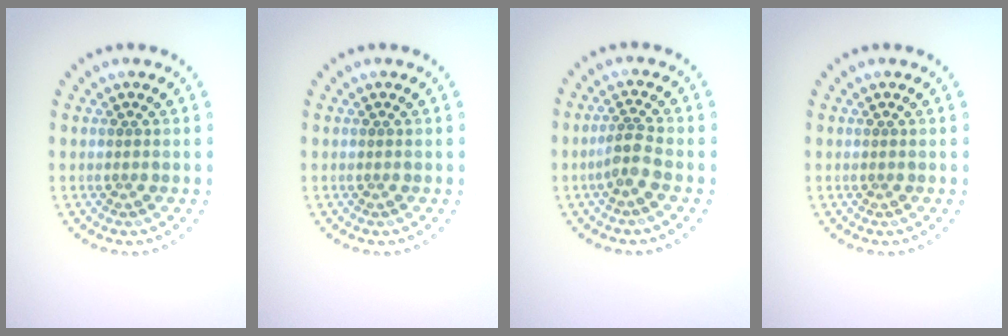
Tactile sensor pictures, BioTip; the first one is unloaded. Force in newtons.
{"total": 0.0}
{"total": 2.1, "press": 1.7, "slide": 1.3}
{"total": 0.0}